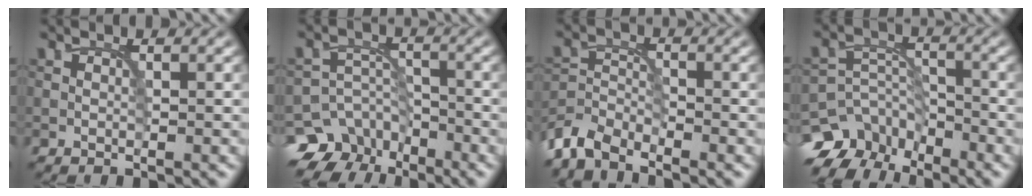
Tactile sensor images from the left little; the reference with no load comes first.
{"total": 7.1, "force": [-5.2, 4.6, 1.7], "torque": [-0.005, -0.004, -0.084]}
{"total": 4.0, "force": [-3.7, 1.2, 1.1], "torque": [-0.023, -0.004, -0.085]}
{"total": 8.9, "force": [-7.0, 4.9, 2.5], "torque": [-0.031, -0.002, -0.119]}